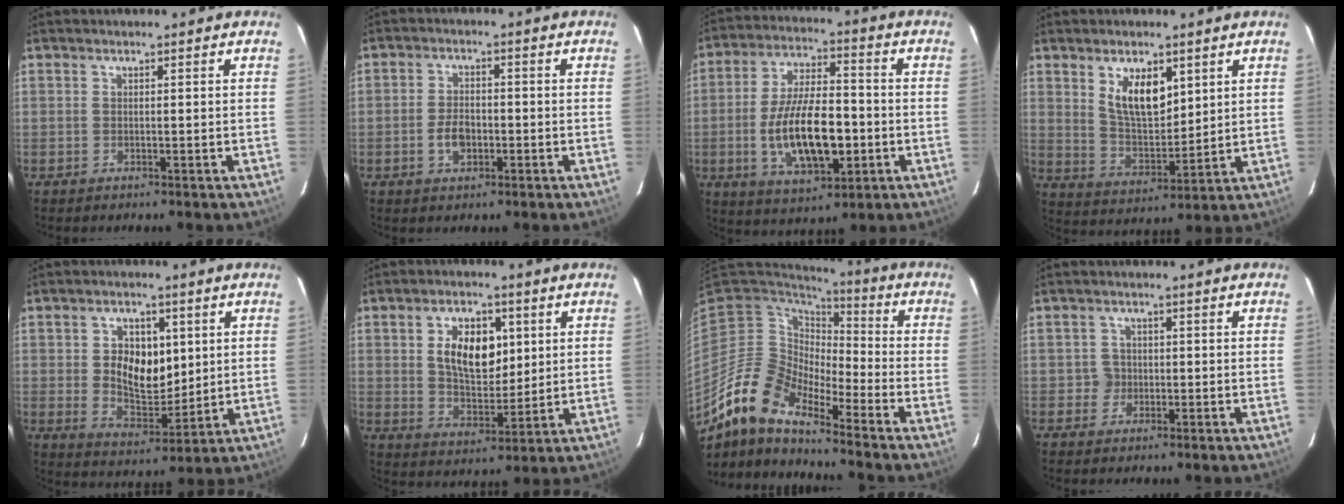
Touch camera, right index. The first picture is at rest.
{"total": 4.3, "force": [-1.5, 2.8, 3.0], "torque": [-0.061, 0.005, -0.023]}
{"total": 16.0, "force": [-3.4, 6.7, 14.1], "torque": [-0.272, 0.000, -0.048]}
{"total": 9.5, "force": [4.5, 4.5, 7.0], "torque": [-0.122, -0.001, 0.096]}
{"total": 9.9, "force": [1.8, 6.6, 7.1], "torque": [-0.127, 0.002, 0.041]}
{"total": 10.7, "force": [3.0, 6.2, 8.2], "torque": [-0.146, 0.011, 0.059]}
{"total": 12.2, "force": [-10.1, 3.7, 5.7], "torque": [-0.091, -0.004, -0.208]}
{"total": 2.3, "force": [-0.6, 2.2, -0.2], "torque": [0.008, 0.012, -0.008]}